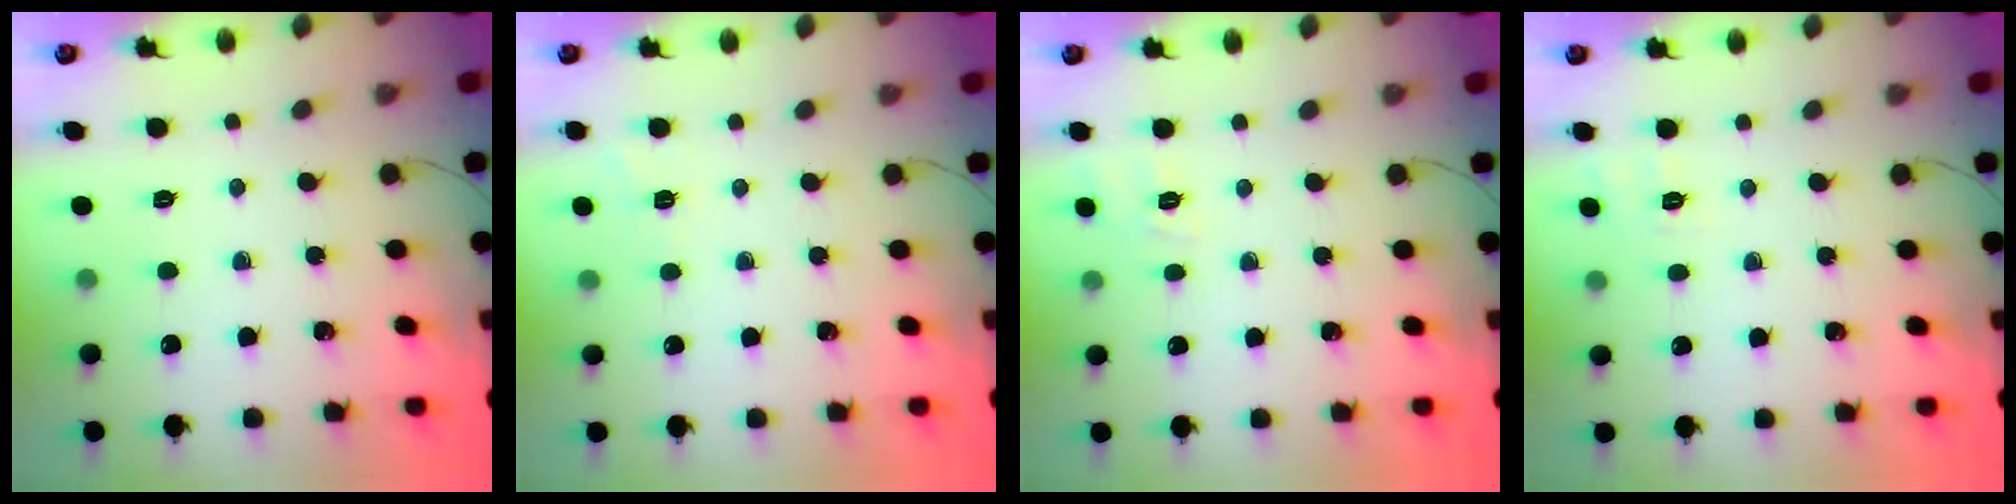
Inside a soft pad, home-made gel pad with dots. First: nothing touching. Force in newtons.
{"total": 1.8, "press": 1.1, "slide": 1.4}
{"total": 8.1, "press": 7.9, "slide": 1.9}
{"total": 1.9, "press": 0.6, "slide": 1.9}